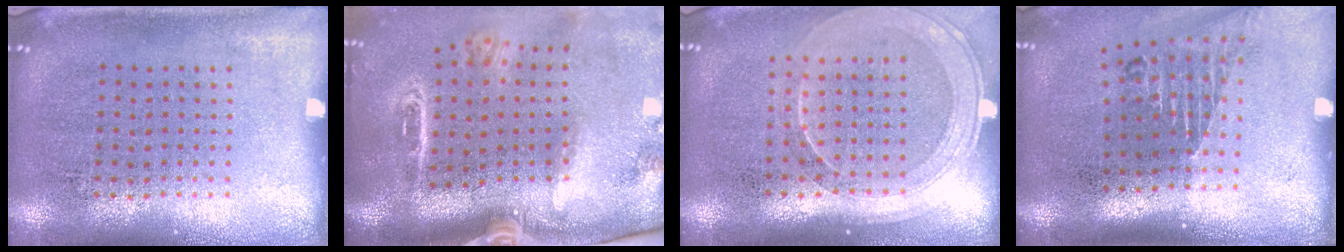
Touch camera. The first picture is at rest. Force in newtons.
{"total": 3.1, "press": 2.1, "slide": 2.3}
{"total": 1.8, "press": 1.6, "slide": 0.8}
{"total": 1.6, "press": 1.2, "slide": 1.1}